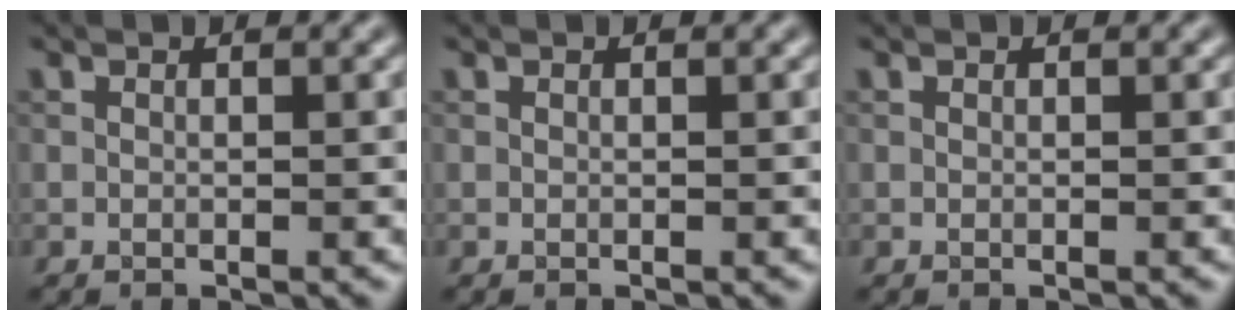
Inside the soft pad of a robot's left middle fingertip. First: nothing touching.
{"total": 0.0}
{"total": 0.0}